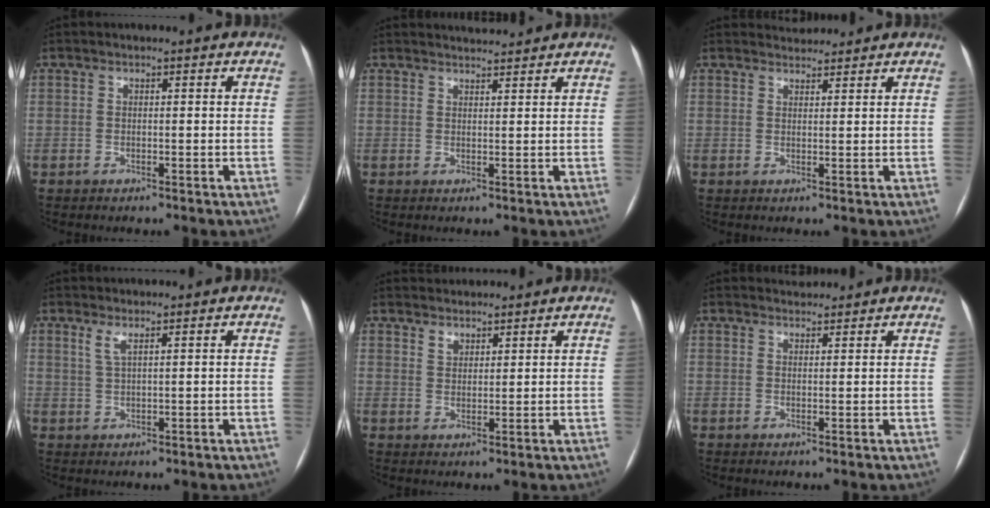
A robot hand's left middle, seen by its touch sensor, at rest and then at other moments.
{"total": 3.2, "force": [3.2, 0.0, 0.3], "torque": [-0.012, 0.015, 0.050]}
{"total": 2.7, "force": [2.7, 0.6, -0.1], "torque": [-0.005, 0.015, 0.043]}
{"total": 1.8, "force": [1.3, 0.1, 1.2], "torque": [-0.030, -0.002, 0.030]}
{"total": 4.2, "force": [3.9, 1.6, 0.3], "torque": [0.002, 0.018, 0.064]}
{"total": 2.1, "force": [2.1, 0.3, -0.1], "torque": [-0.004, 0.013, 0.036]}